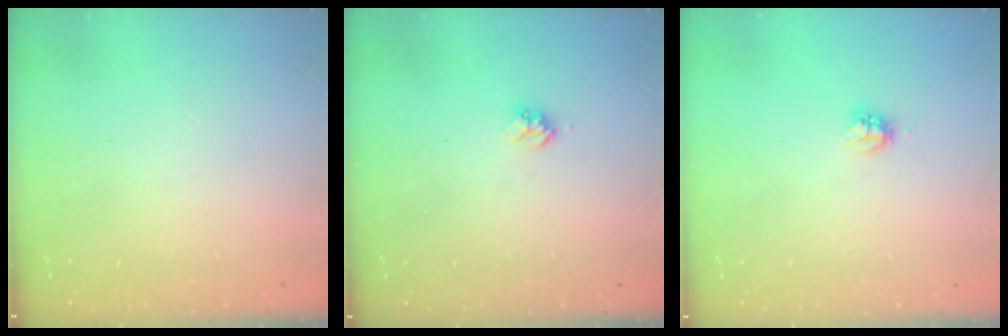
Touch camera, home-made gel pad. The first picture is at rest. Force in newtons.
{"total": 3.1, "press": 3.1, "slide": 0.4}
{"total": 3.3, "press": 3.3, "slide": 0.5}